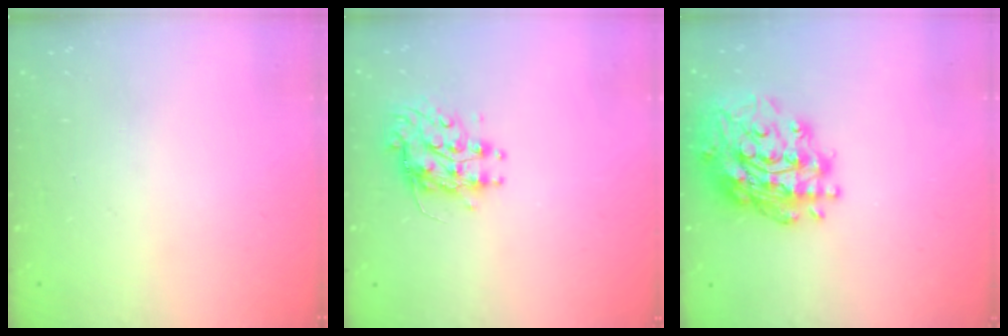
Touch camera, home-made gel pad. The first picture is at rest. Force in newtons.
{"total": 9.2, "press": 9.2, "slide": 0.1}
{"total": 20.7, "press": 20.6, "slide": 1.9}